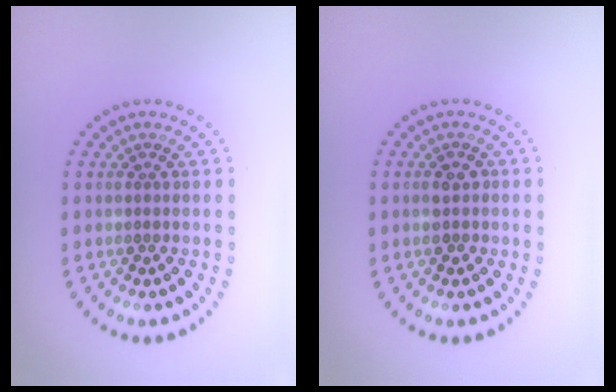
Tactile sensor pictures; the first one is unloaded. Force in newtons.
{"total": 1.5, "press": 1.5, "slide": 0.3}